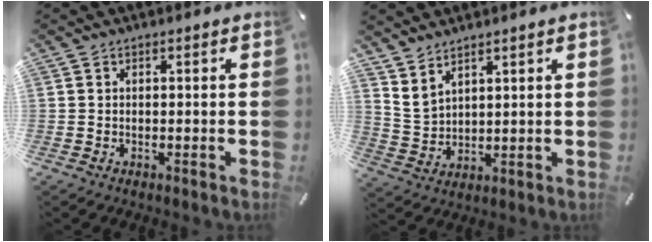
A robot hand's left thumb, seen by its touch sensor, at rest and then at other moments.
{"total": 4.2, "force": [3.6, 2.0, 0.8], "torque": [-0.029, -0.017, 0.069]}